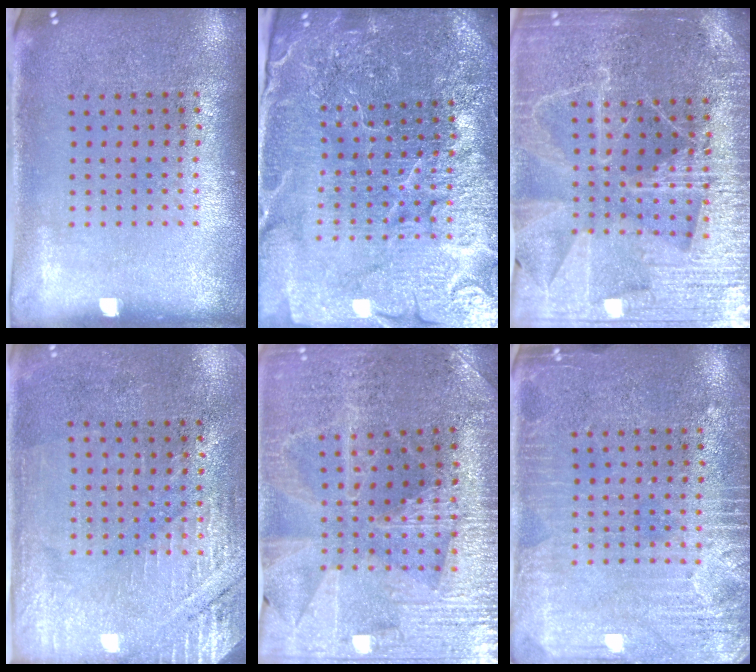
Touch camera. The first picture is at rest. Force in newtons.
{"total": 5.6, "press": 5.1, "slide": 2.3}
{"total": 4.7, "press": 4.3, "slide": 1.9}
{"total": 2.8, "press": 2.6, "slide": 0.9}
{"total": 3.0, "press": 2.9, "slide": 0.4}
{"total": 3.9, "press": 3.9, "slide": 0.5}